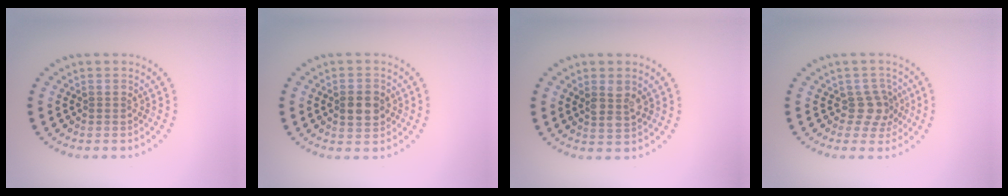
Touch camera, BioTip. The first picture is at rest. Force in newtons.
{"total": 2.6, "press": 2.6, "slide": 0.2}
{"total": 2.3, "press": 2.1, "slide": 0.9}
{"total": 2.5, "press": 1.8, "slide": 1.6}